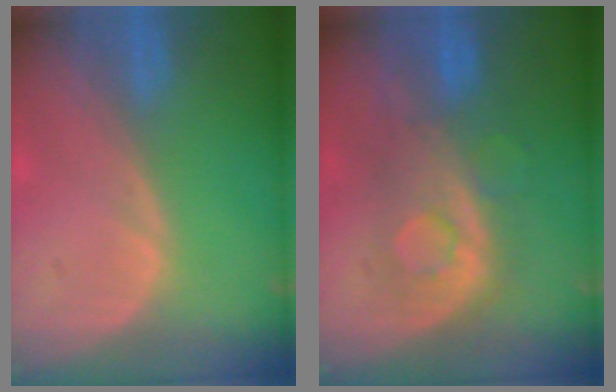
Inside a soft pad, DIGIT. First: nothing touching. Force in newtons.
{"total": 7.9, "press": 7.9, "slide": 0.1}